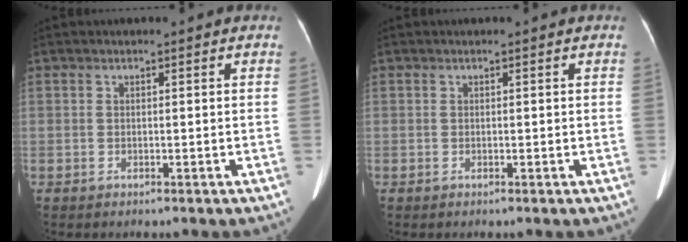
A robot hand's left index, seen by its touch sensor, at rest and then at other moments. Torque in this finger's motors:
{"motor_torque": [-0.07, 0.09, 0.04, -0.01]}